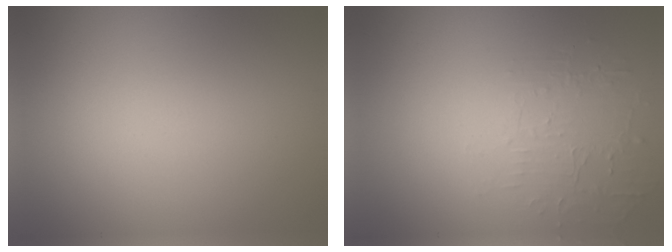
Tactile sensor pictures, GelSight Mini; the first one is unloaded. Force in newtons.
{"total": 1.8, "press": 0.7, "slide": 1.7}